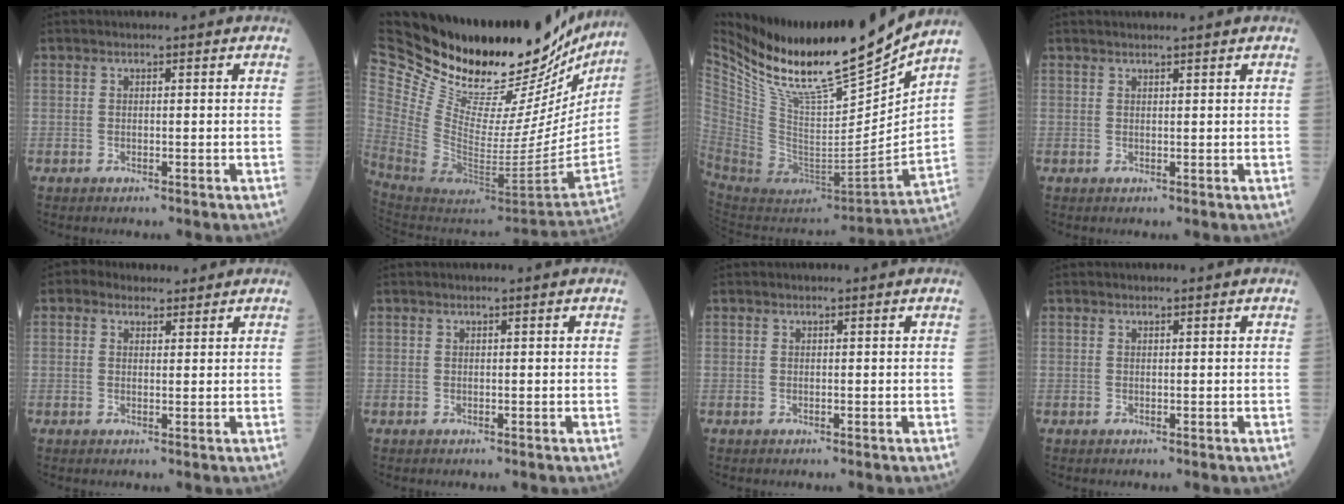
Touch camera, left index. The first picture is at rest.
{"total": 41.8, "force": [35.4, 12.2, 18.6], "torque": [-0.350, -0.093, 0.515]}
{"total": 25.2, "force": [21.3, 2.3, 13.2], "torque": [-0.241, -0.057, 0.371]}
{"total": 3.1, "force": [2.9, -0.1, 1.0], "torque": [-0.012, 0.019, 0.041]}
{"total": 3.5, "force": [2.7, 2.1, 0.8], "torque": [-0.011, 0.021, 0.042]}
{"total": 1.0, "force": [0.9, -0.1, 0.4], "torque": [-0.003, 0.008, 0.016]}
{"total": 0.0}
{"total": 0.5, "force": [0.5, 0.0, 0.0], "torque": [-0.005, 0.001, 0.009]}